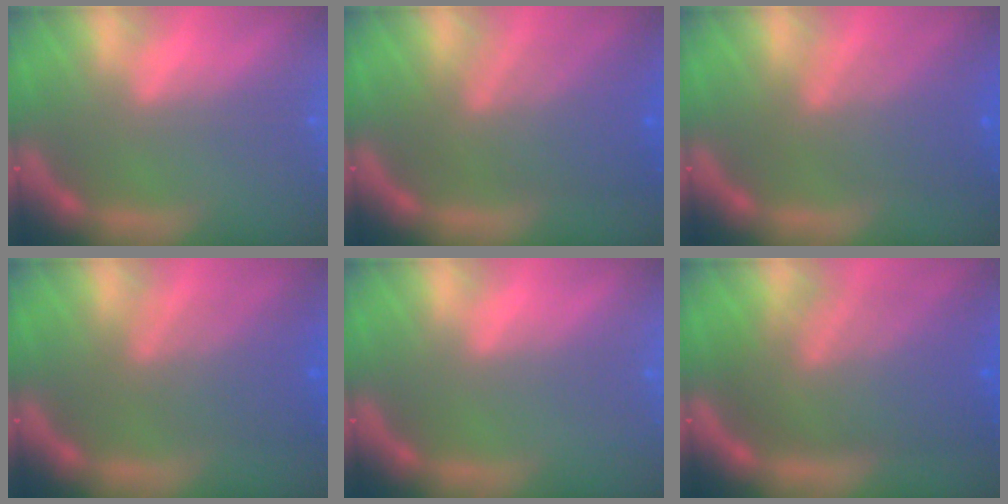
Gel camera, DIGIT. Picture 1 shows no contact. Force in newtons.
{"total": 7.1}
{"total": 6.0}
{"total": 5.5}
{"total": 0.0}
{"total": 10.0}